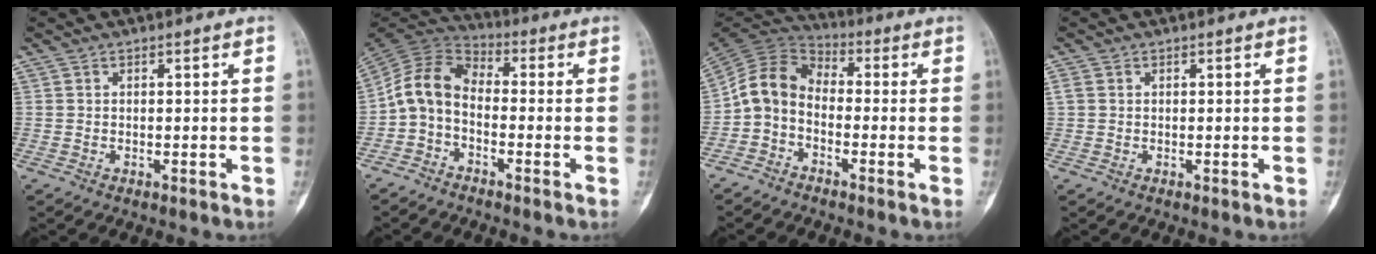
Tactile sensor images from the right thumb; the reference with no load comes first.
{"total": 8.6, "force": [-2.1, 5.7, 6.1], "torque": [-0.109, 0.045, -0.061]}
{"total": 8.4, "force": [-2.3, 6.1, 5.3], "torque": [-0.091, 0.047, -0.064]}
{"total": 1.1, "force": [0.3, 0.9, 0.6], "torque": [-0.017, 0.007, 0.007]}